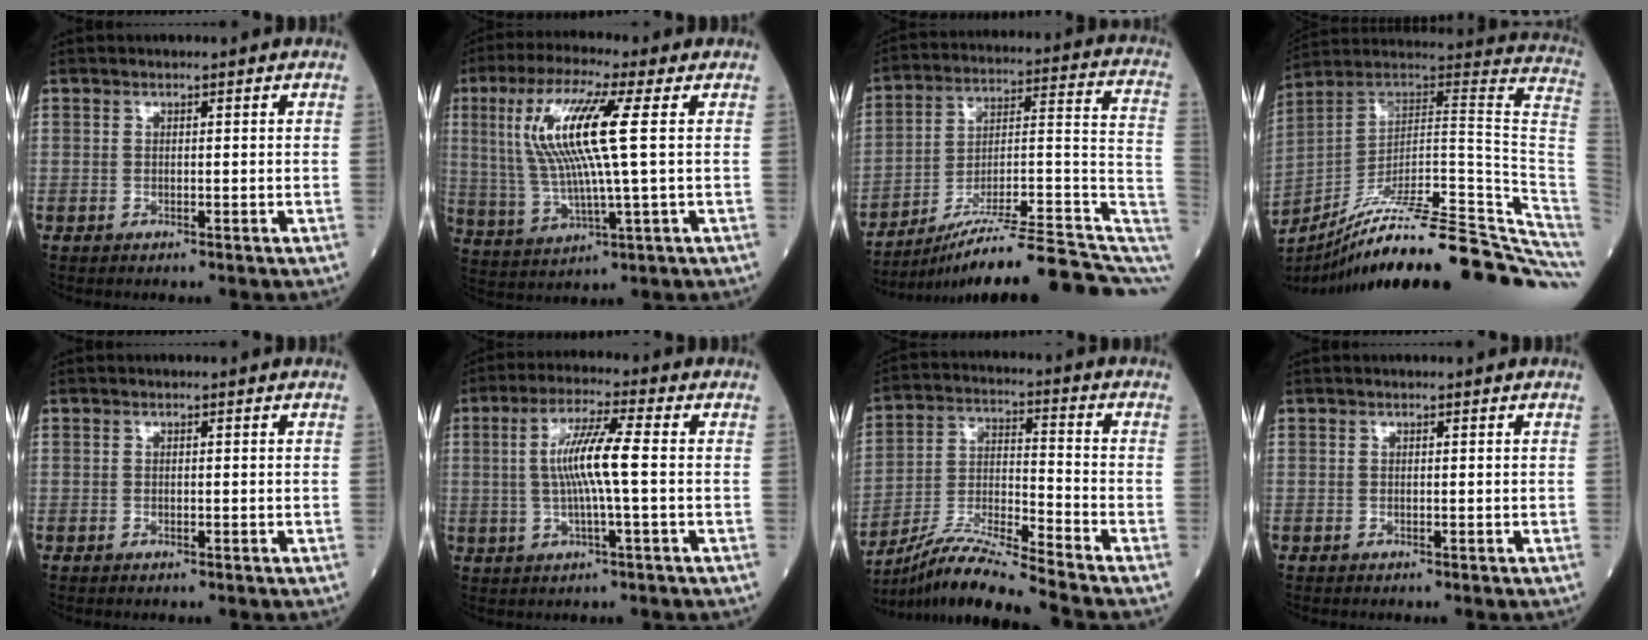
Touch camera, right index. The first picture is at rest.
{"total": 13.3, "force": [3.0, 0.3, 13.0], "torque": [-0.281, 0.008, 0.057]}
{"total": 21.9, "force": [-15.3, 2.1, 15.6], "torque": [-0.167, 0.032, -0.234]}
{"total": 33.6, "force": [-26.3, 1.8, 20.8], "torque": [-0.177, 0.004, -0.373]}
{"total": 0.0}
{"total": 8.2, "force": [0.3, 0.0, 8.2], "torque": [-0.159, 0.006, 0.003]}
{"total": 12.4, "force": [-11.2, -1.7, 5.2], "torque": [-0.103, -0.003, -0.204]}
{"total": 0.0}